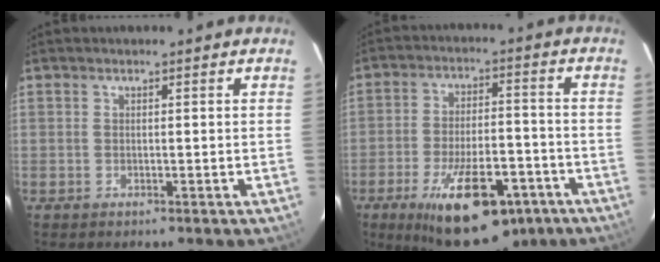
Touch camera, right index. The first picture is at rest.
{"total": 19.9, "force": [-11.6, 8.2, 13.8], "torque": [-0.244, -0.016, -0.167]}